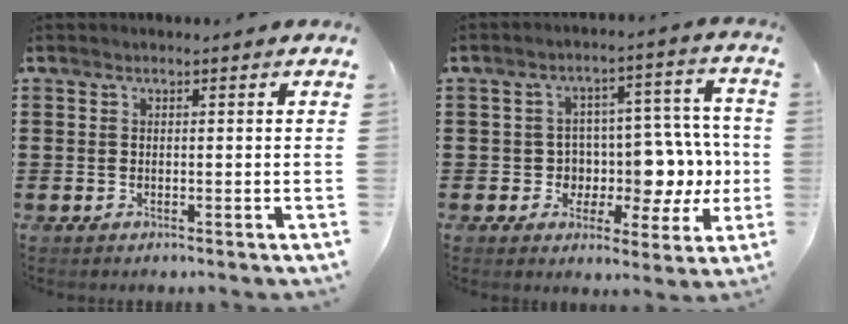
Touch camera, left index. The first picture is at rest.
{"total": 7.8, "force": [0.3, 6.5, 4.2], "torque": [-0.073, -0.009, 0.013]}